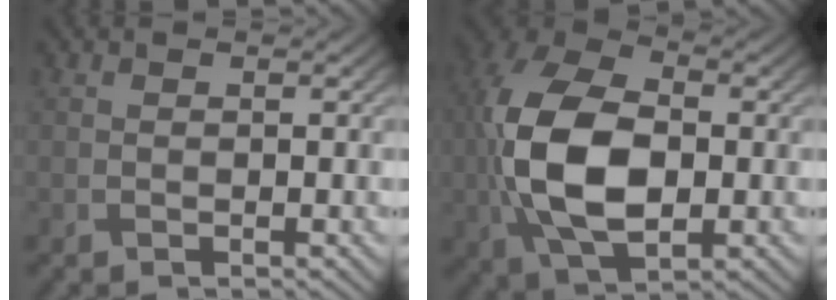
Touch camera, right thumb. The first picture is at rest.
{"total": 14.2, "force": [-1.2, 8.3, 11.4], "torque": [-0.260, 0.003, -0.030]}